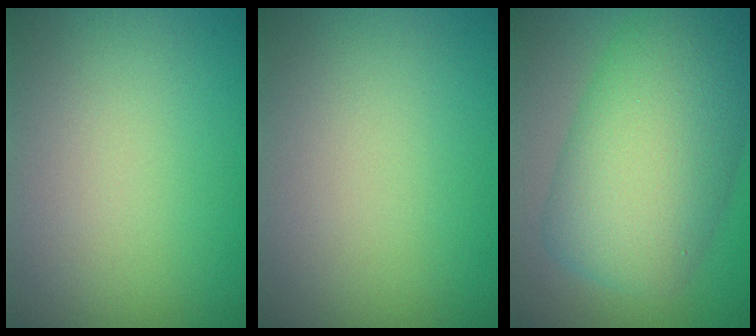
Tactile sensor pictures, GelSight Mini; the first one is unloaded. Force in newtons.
{"total": 0.0}
{"total": 11.7, "press": 11.7, "slide": 0.2}